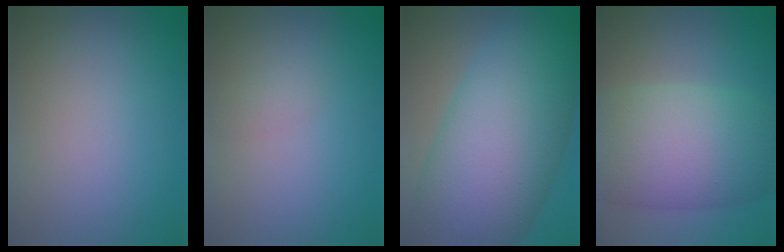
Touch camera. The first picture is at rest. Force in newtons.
{"total": 0.8, "press": 0.8, "slide": 0.0}
{"total": 14.0, "press": 14.0, "slide": 0.1}
{"total": 10.6, "press": 10.6, "slide": 0.5}